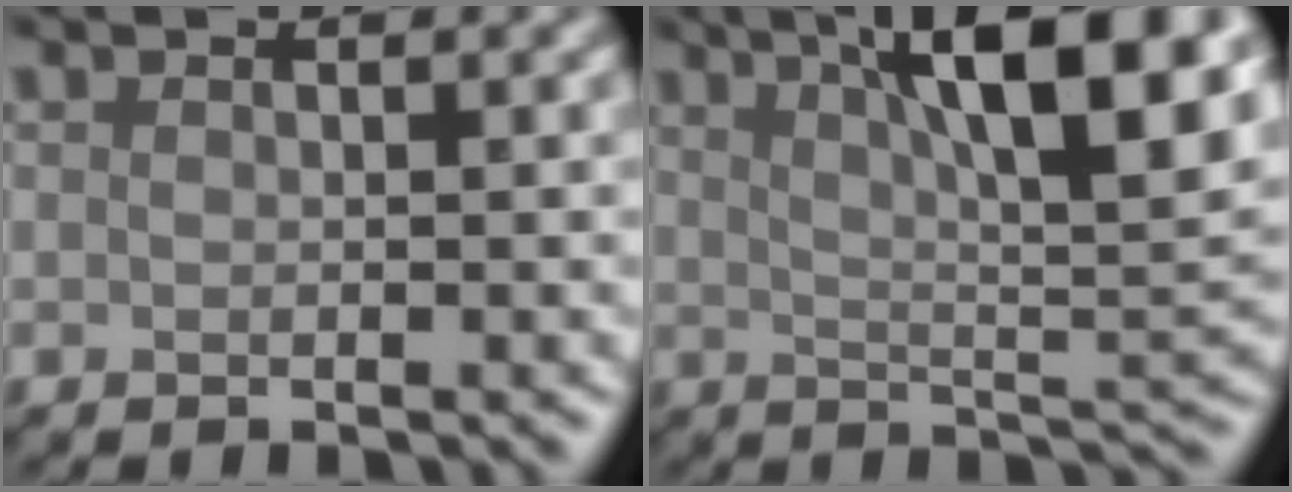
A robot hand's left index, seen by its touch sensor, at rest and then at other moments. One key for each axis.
{"total": 13.2, "fx": 5.8, "fy": 3.7, "fz": 11.3, "tx": -0.138, "ty": 0.015, "tz": 0.081}